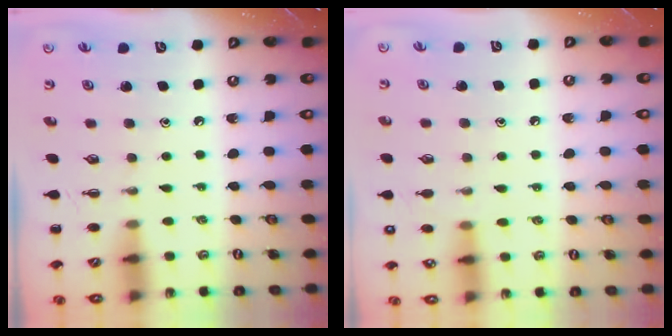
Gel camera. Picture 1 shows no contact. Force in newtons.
{"total": 8.1, "press": 7.7, "slide": 2.5}